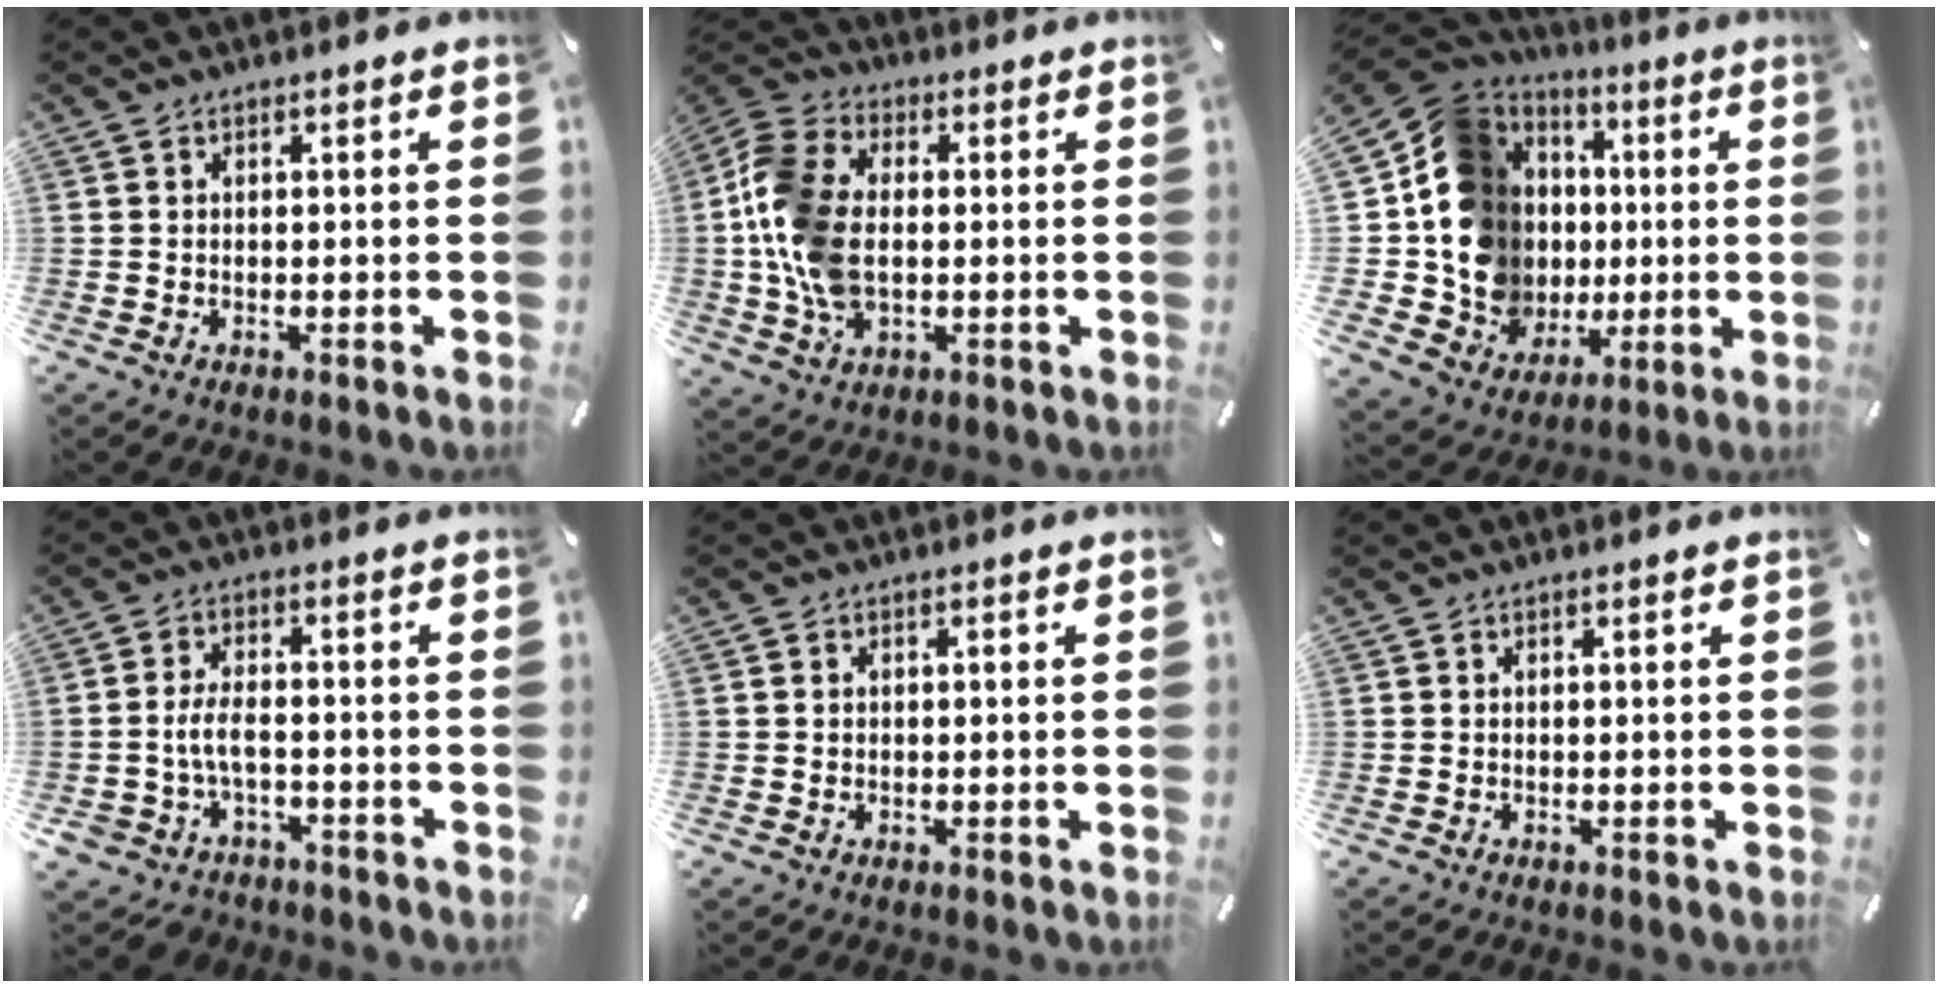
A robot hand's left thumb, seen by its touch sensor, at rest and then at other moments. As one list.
[{"total": 14.1, "force": [-0.8, 9.7, 10.2], "torque": [-0.237, 0.007, -0.014]}, {"total": 18.1, "force": [1.1, 16.0, 8.3], "torque": [-0.193, -0.036, 0.043]}, {"total": 6.5, "force": [-2.2, 4.3, 4.3], "torque": [-0.102, 0.011, -0.044]}, {"total": 1.1, "force": [0.0, 0.9, 0.7], "torque": [-0.015, 0.006, -0.003]}, {"total": 0.0}]